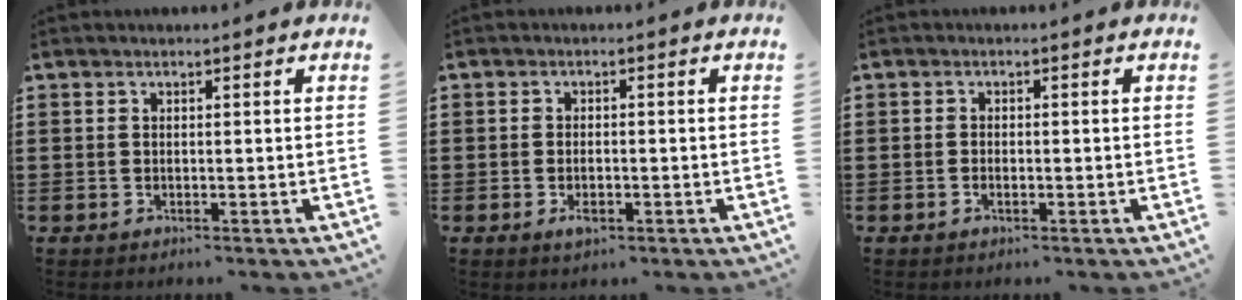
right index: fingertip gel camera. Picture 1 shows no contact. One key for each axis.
{"total": 2.2, "fx": -0.7, "fy": 0.9, "fz": 1.8, "tx": -0.036, "ty": -0.002, "tz": -0.012}
{"total": 0.9, "fx": -0.5, "fy": 0.3, "fz": 0.7, "tx": -0.015, "ty": -0.006, "tz": -0.007}